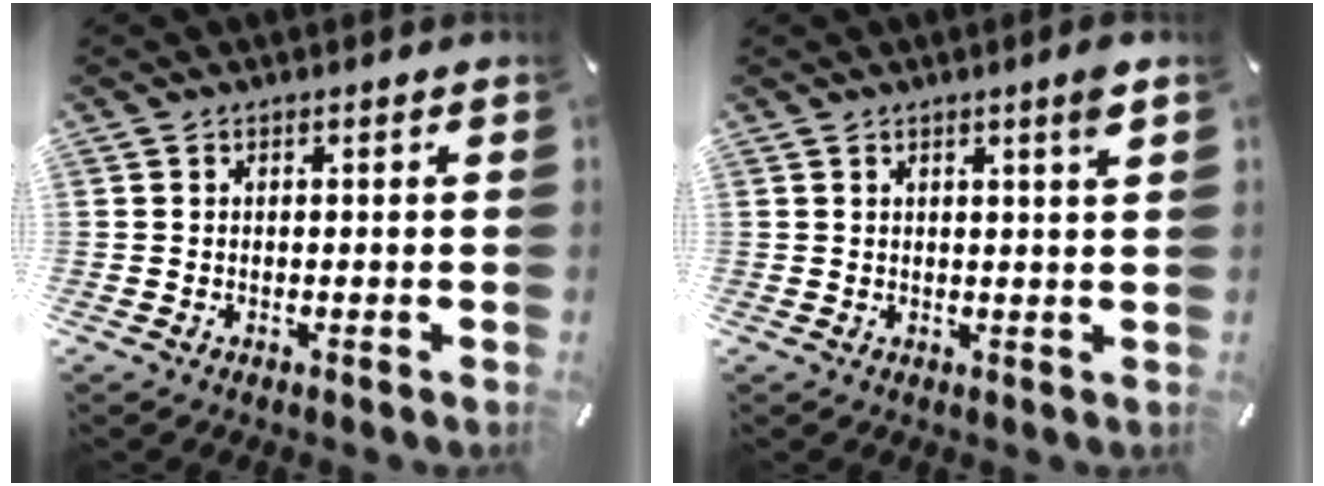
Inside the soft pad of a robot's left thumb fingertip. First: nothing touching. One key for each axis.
{"total": 3.1, "fx": 1.6, "fy": -0.1, "fz": 2.6, "tx": -0.043, "ty": -0.006, "tz": 0.025}